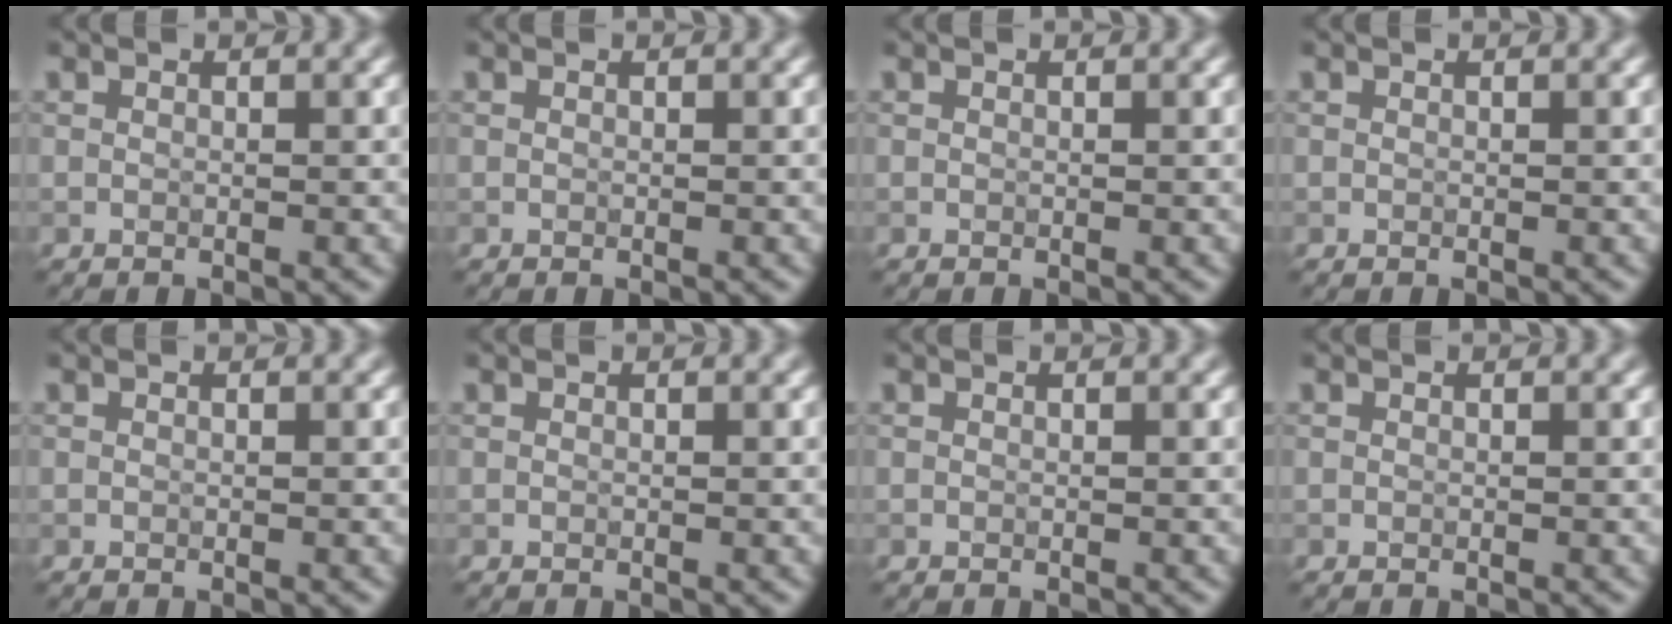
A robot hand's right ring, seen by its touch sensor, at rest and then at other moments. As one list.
[{"total": 0.0}, {"total": 0.0}, {"total": 0.0}, {"total": 0.0}, {"total": 0.0}, {"total": 0.0}, {"total": 0.0}]